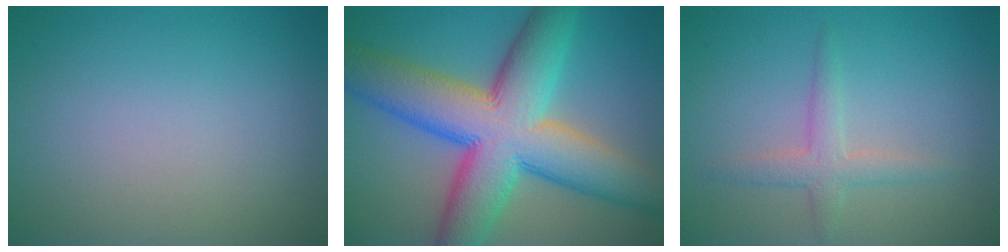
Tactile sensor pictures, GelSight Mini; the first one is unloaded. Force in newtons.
{"total": 13.6, "press": 13.6, "slide": 0.1}
{"total": 2.3, "press": 2.3, "slide": 0.1}